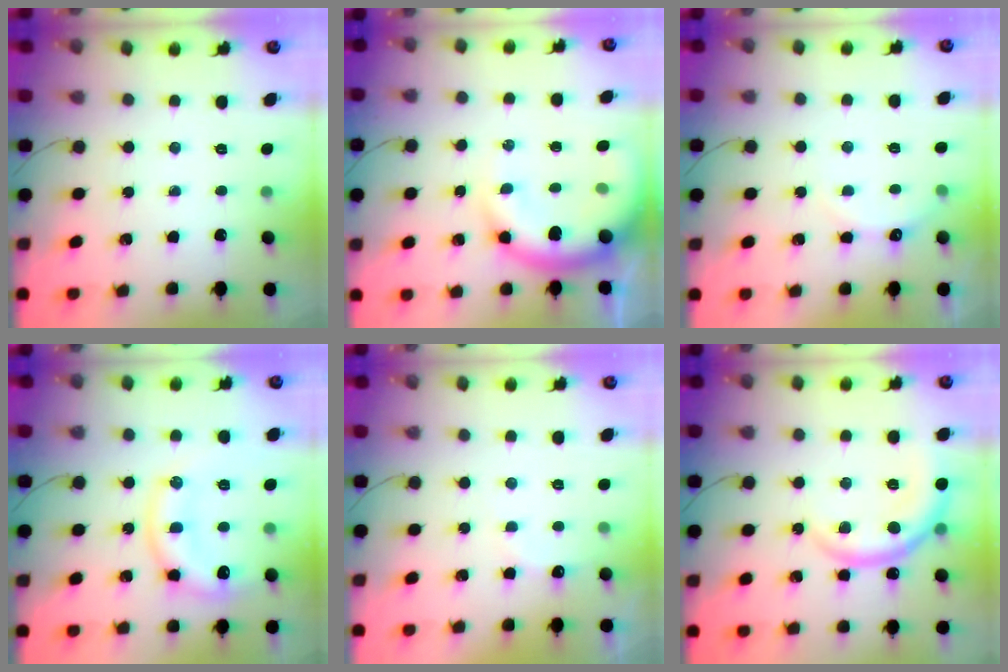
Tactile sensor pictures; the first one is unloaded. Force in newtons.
{"total": 14.5, "press": 14.3, "slide": 2.8}
{"total": 6.7, "press": 6.6, "slide": 1.0}
{"total": 15.8, "press": 15.7, "slide": 1.1}
{"total": 5.5, "press": 5.4, "slide": 1.0}
{"total": 11.1, "press": 11.1, "slide": 0.6}